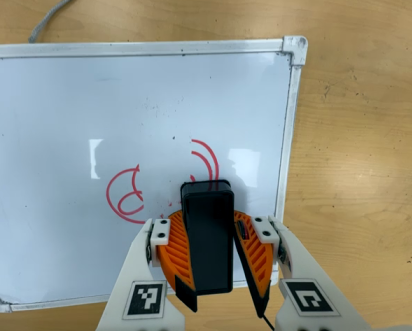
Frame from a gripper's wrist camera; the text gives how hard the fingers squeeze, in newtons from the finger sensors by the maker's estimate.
{"total": 15.9, "left": 17.3, "right": 14.5}